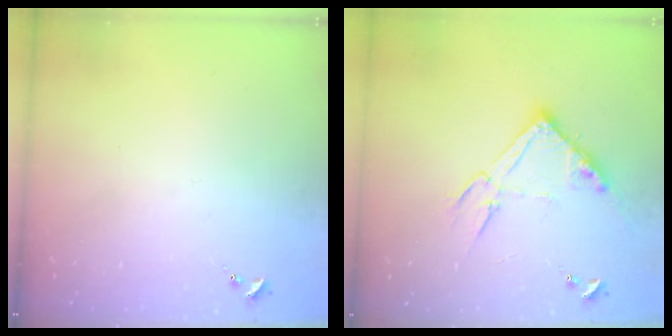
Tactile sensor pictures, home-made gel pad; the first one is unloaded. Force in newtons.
{"total": 14.8, "press": 14.8, "slide": 0.4}